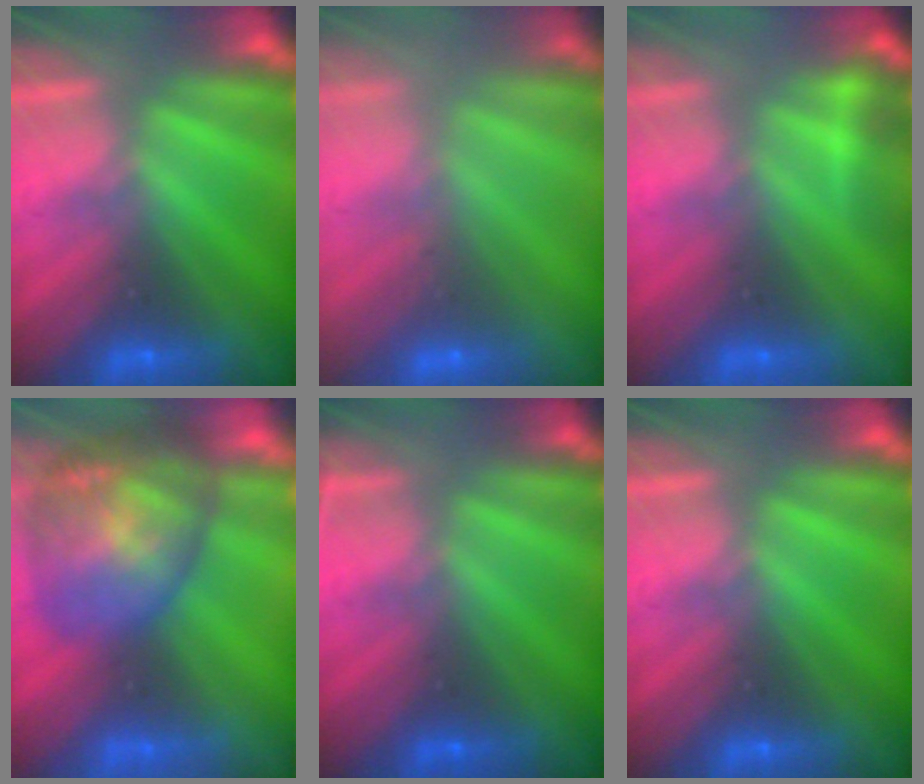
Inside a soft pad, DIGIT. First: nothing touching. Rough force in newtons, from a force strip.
{"total": 2.4}
{"total": 2.9}
{"total": 7.2}
{"total": 2.4}
{"total": 0.0}